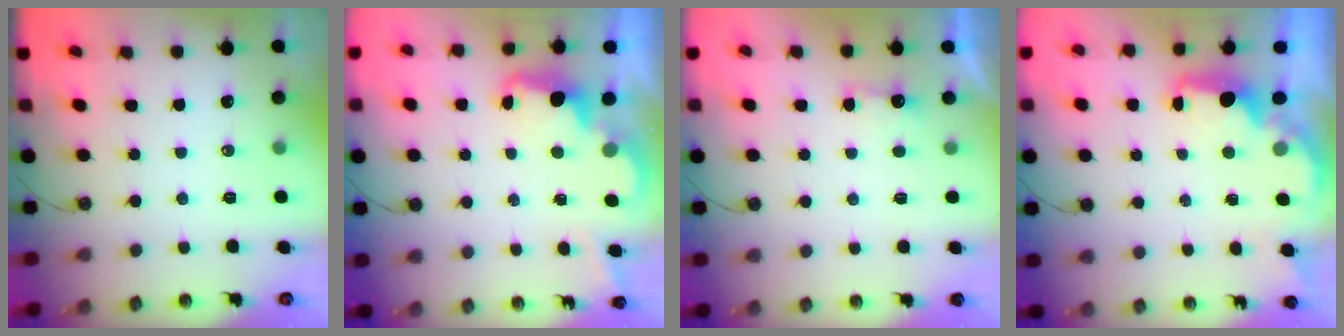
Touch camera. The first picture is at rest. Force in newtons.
{"total": 2.2, "press": 2.2, "slide": 0.5}
{"total": 2.3, "press": 2.2, "slide": 0.8}
{"total": 2.3, "press": 2.1, "slide": 0.7}